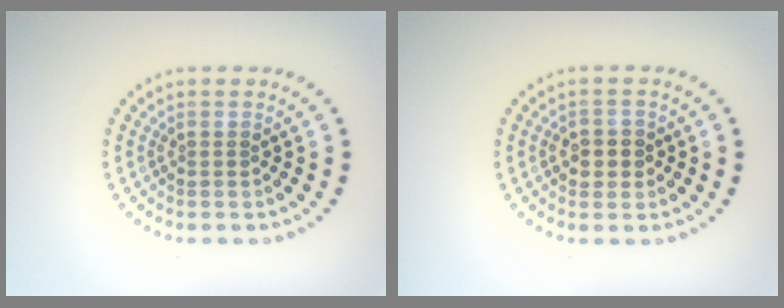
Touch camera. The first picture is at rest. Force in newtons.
{"total": 2.4, "press": 2.3, "slide": 0.6}